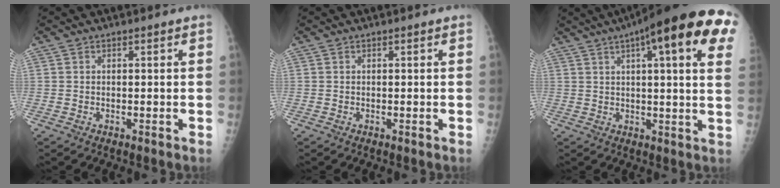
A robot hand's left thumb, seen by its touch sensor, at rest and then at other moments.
{"total": 0.0}
{"total": 22.9, "force": [10.5, 5.0, 19.7], "torque": [-0.253, 0.012, 0.131]}